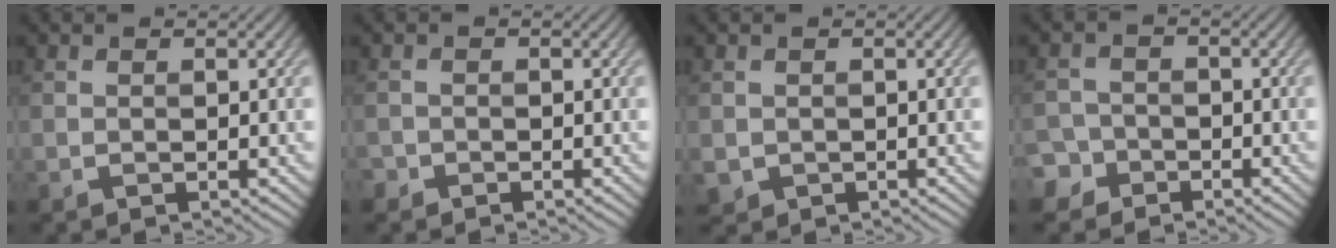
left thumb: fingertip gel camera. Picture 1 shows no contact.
{"total": 1.1, "force": [-0.7, 0.8, 0.0], "torque": [0.007, -0.002, -0.016]}
{"total": 1.3, "force": [0.0, 1.2, 0.2], "torque": [-0.010, -0.012, 0.001]}
{"total": 3.8, "force": [-2.5, 2.9, 0.5], "torque": [0.005, 0.002, -0.054]}